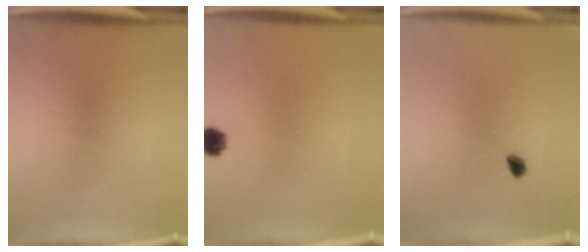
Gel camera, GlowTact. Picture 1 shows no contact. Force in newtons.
{"total": 3.2}
{"total": 1.7}